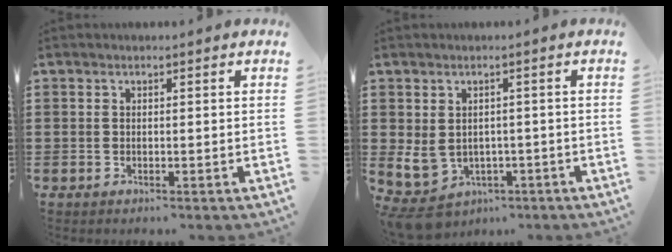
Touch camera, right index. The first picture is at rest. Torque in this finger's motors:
{"motor_torque": [1.26, 0.88, 0.33, 0.14]}